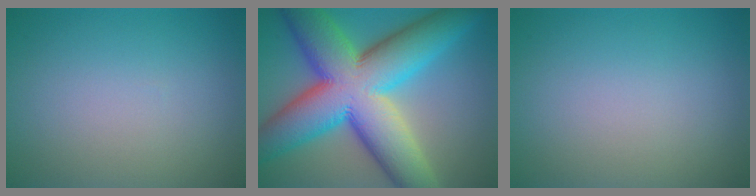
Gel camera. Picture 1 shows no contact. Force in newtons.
{"total": 16.5, "press": 16.5, "slide": 0.3}
{"total": 0.0}